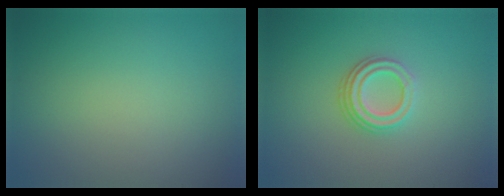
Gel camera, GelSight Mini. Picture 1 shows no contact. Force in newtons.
{"total": 3.1, "press": 2.2, "slide": 2.2}